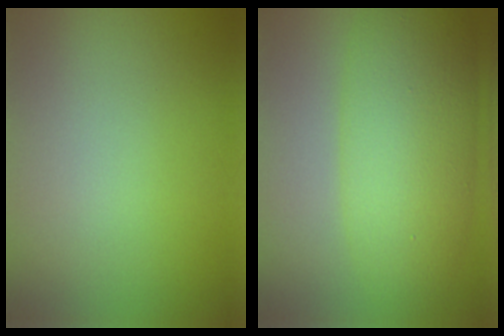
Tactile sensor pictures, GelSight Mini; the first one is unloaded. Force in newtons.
{"total": 8.4, "press": 8.4, "slide": 0.2}